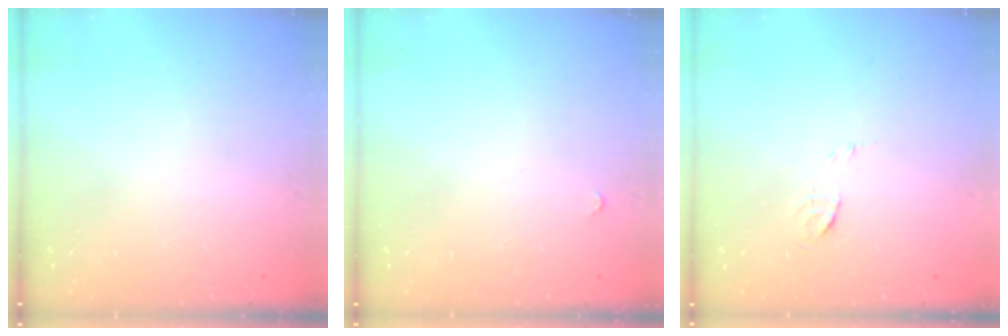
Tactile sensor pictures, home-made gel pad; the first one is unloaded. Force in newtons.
{"total": 2.8, "press": 2.8, "slide": 0.4}
{"total": 4.2, "press": 4.1, "slide": 1.1}